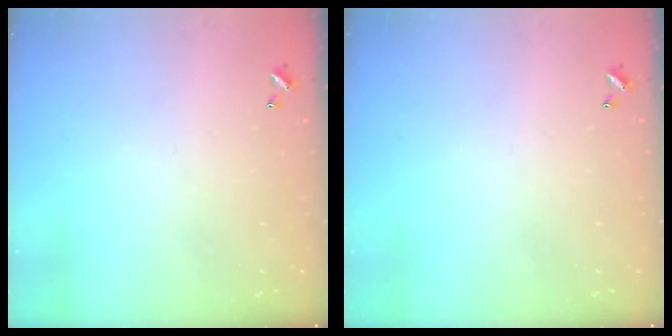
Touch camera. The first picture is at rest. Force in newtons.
{"total": 0.0}